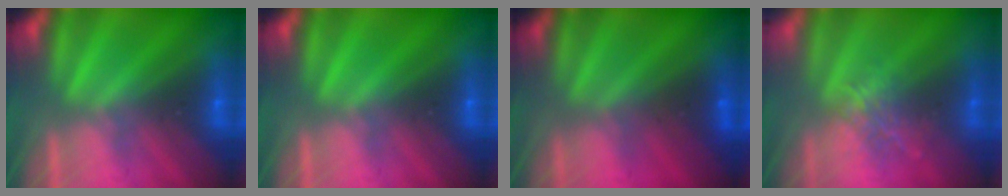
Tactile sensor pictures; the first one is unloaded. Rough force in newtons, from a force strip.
{"total": 0.0}
{"total": 1.7}
{"total": 2.0}